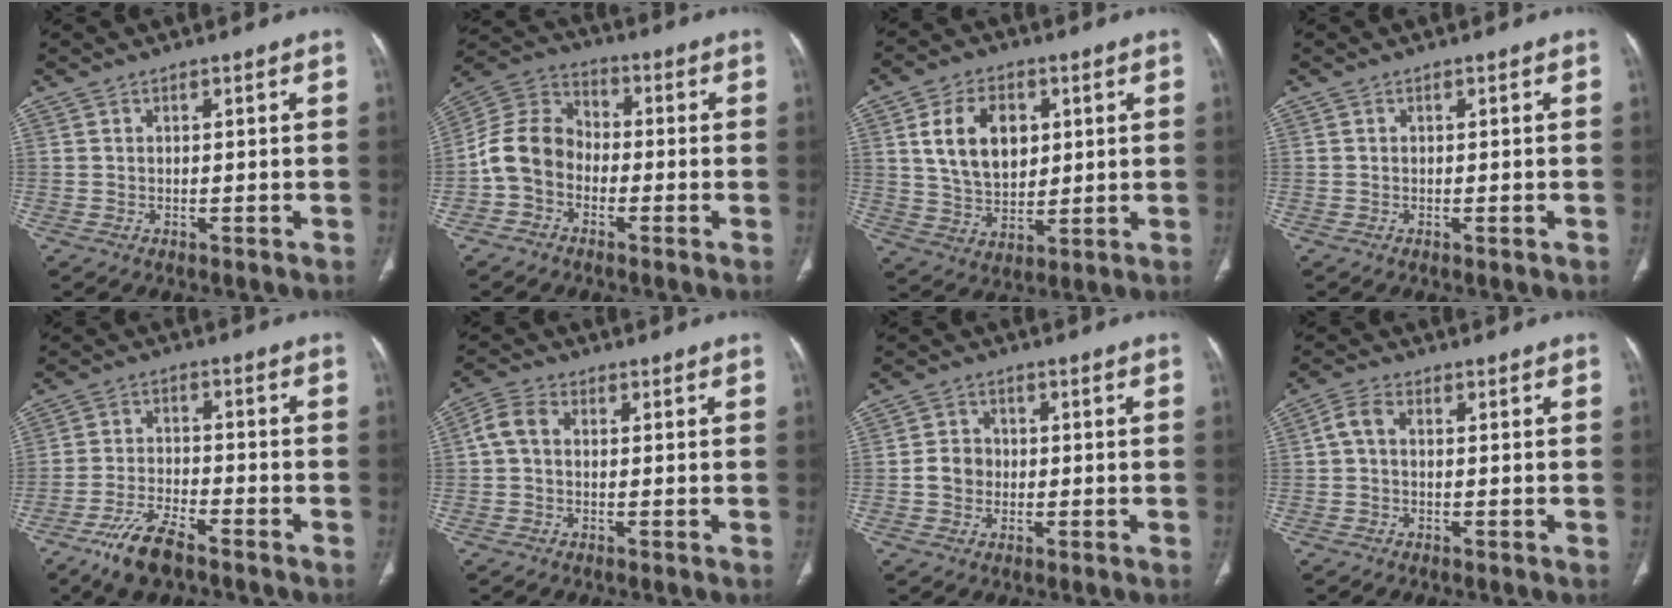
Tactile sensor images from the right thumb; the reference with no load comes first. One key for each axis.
{"total": 10.0, "fx": -2.6, "fy": 7.9, "fz": 5.6, "tx": -0.100, "ty": 0.036, "tz": -0.066}
{"total": 12.6, "fx": 3.5, "fy": 8.6, "fz": 8.5, "tx": -0.115, "ty": -0.013, "tz": 0.069}
{"total": 0.6, "fx": -0.2, "fy": 0.0, "fz": 0.6, "tx": -0.009, "ty": -0.002, "tz": -0.001}
{"total": 8.7, "fx": -6.2, "fy": 2.9, "fz": 5.3, "tx": -0.112, "ty": 0.020, "tz": -0.118}
{"total": 4.3, "fx": 0.1, "fy": 3.0, "fz": 3.1, "tx": -0.063, "ty": 0.014, "tz": -0.005}
{"total": 4.2, "fx": -0.6, "fy": 3.7, "fz": 1.8, "tx": -0.017, "ty": 0.011, "tz": -0.016}
{"total": 3.1, "fx": -0.2, "fy": 1.8, "fz": 2.5, "tx": -0.049, "ty": 0.009, "tz": -0.011}